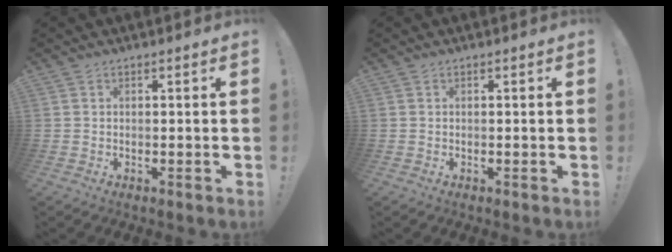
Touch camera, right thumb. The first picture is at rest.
{"total": 0.0}